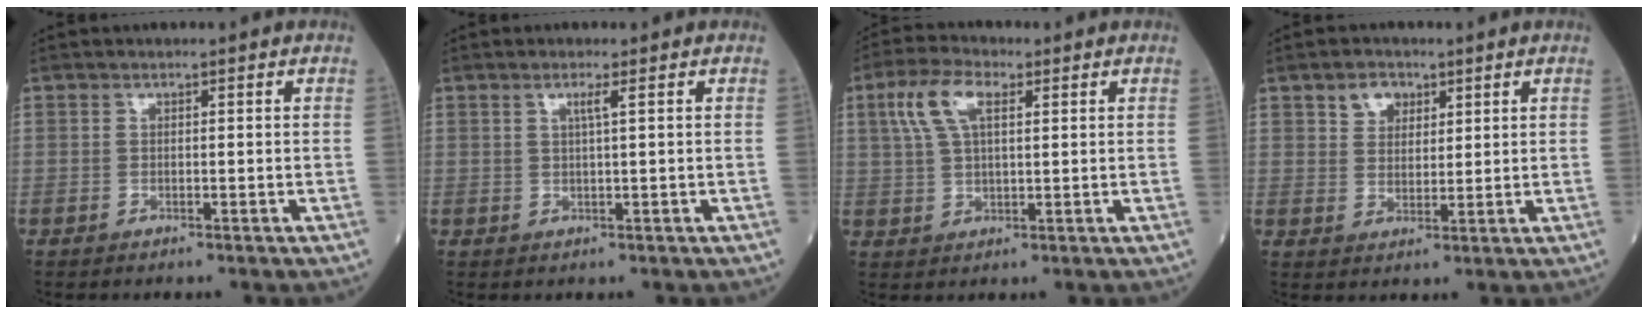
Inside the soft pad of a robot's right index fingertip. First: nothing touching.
{"total": 1.5, "force": [0.6, -0.3, 1.4], "torque": [-0.028, -0.002, 0.012]}
{"total": 7.2, "force": [2.9, 2.9, 6.0], "torque": [-0.135, 0.020, 0.056]}
{"total": 4.1, "force": [2.3, 2.9, 1.7], "torque": [-0.030, 0.007, 0.043]}